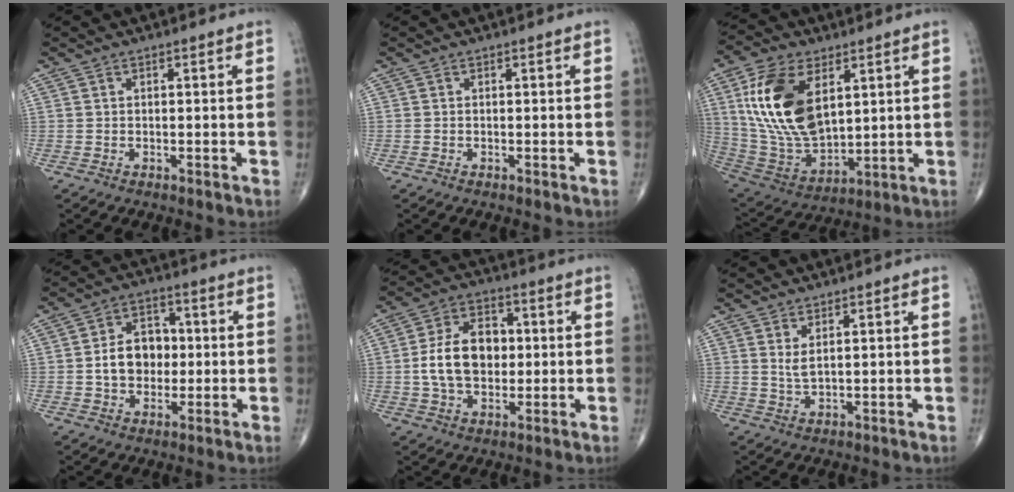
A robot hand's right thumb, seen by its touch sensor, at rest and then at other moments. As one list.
[{"total": 0.0}, {"total": 19.9, "force": [6.0, 11.0, 15.4], "torque": [-0.285, -0.031, 0.122]}, {"total": 9.1, "force": [-0.3, 6.9, 5.9], "torque": [-0.072, 0.018, -0.010]}, {"total": 12.5, "force": [0.2, 8.4, 9.3], "torque": [-0.148, 0.015, 0.000]}, {"total": 2.4, "force": [1.1, 0.6, 2.1], "torque": [-0.046, -0.014, 0.028]}]